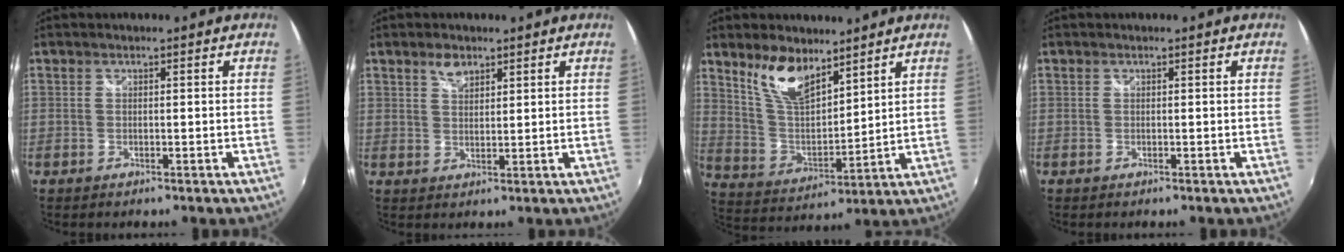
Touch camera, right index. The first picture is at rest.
{"total": 3.4, "force": [2.3, 1.8, 1.7], "torque": [-0.026, 0.005, 0.040]}
{"total": 11.6, "force": [8.0, 4.8, 6.9], "torque": [-0.134, 0.003, 0.161]}
{"total": 0.0}